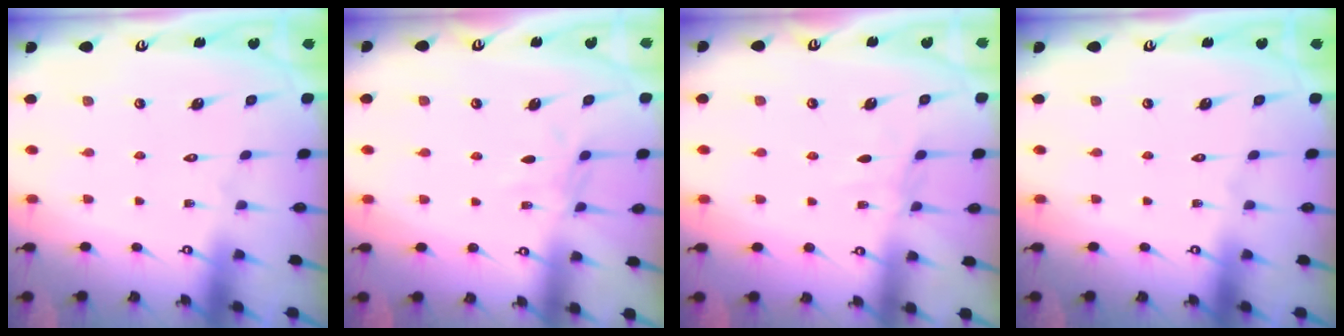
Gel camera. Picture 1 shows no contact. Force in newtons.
{"total": 5.1, "press": 5.1, "slide": 0.6}
{"total": 3.8, "press": 3.8, "slide": 0.5}
{"total": 0.0}